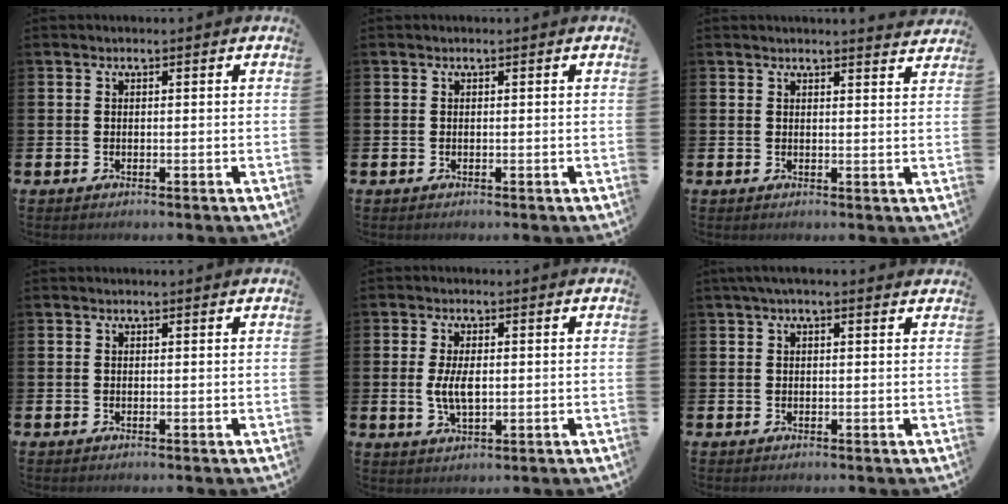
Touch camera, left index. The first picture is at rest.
{"total": 0.0}
{"total": 2.3, "force": [2.3, -0.1, 0.0], "torque": [0.007, -0.018, 0.040]}
{"total": 0.0}
{"total": 4.4, "force": [0.2, 2.1, 3.8], "torque": [-0.074, 0.000, -0.002]}
{"total": 1.6, "force": [1.2, 0.2, 1.0], "torque": [-0.016, 0.003, 0.020]}